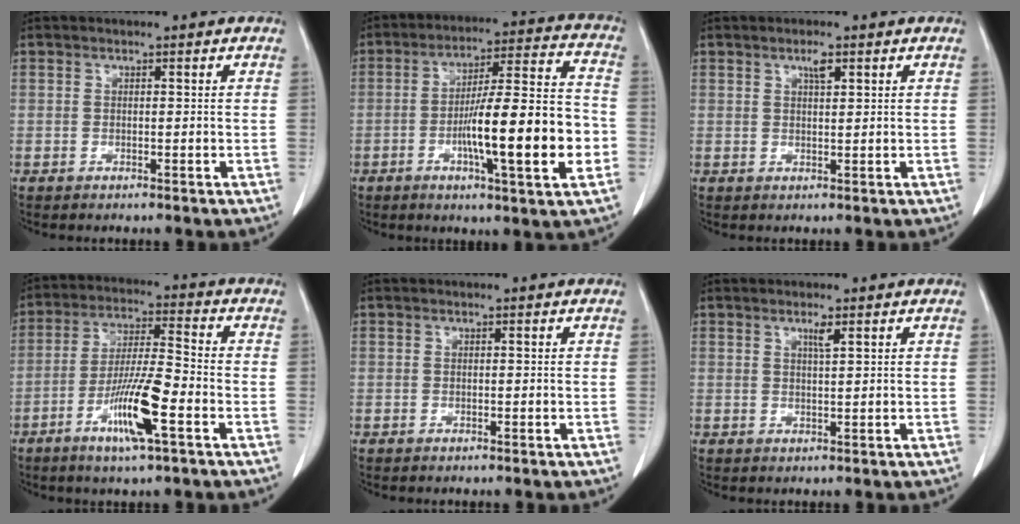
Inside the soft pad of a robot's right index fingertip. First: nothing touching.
{"total": 16.9, "force": [-4.1, 1.3, 16.4], "torque": [-0.262, 0.008, -0.062]}
{"total": 1.9, "force": [1.1, 0.4, 1.5], "torque": [-0.027, 0.000, 0.018]}
{"total": 10.7, "force": [-4.6, 0.5, 9.6], "torque": [-0.183, -0.010, -0.085]}
{"total": 0.0}
{"total": 1.6, "force": [0.9, -0.1, 1.3], "torque": [-0.024, -0.003, 0.016]}